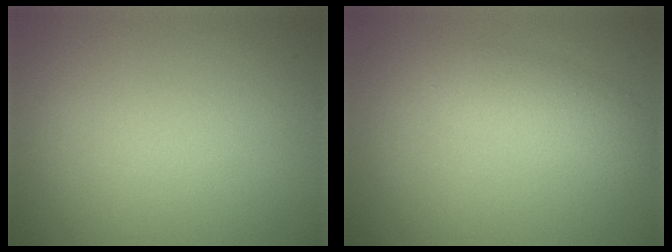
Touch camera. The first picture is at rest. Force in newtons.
{"total": 2.9, "press": 2.8, "slide": 0.2}